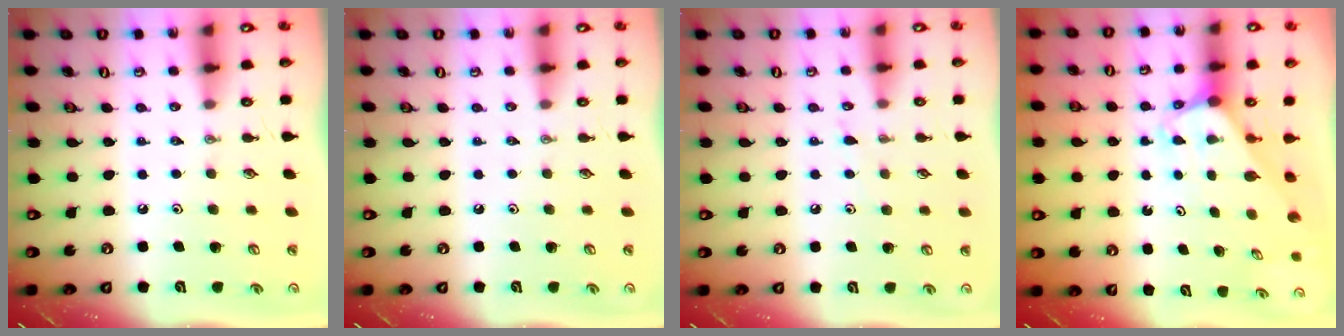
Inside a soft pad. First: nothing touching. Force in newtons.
{"total": 0.0}
{"total": 2.7, "press": 2.7, "slide": 0.3}
{"total": 2.0, "press": 2.0, "slide": 0.1}